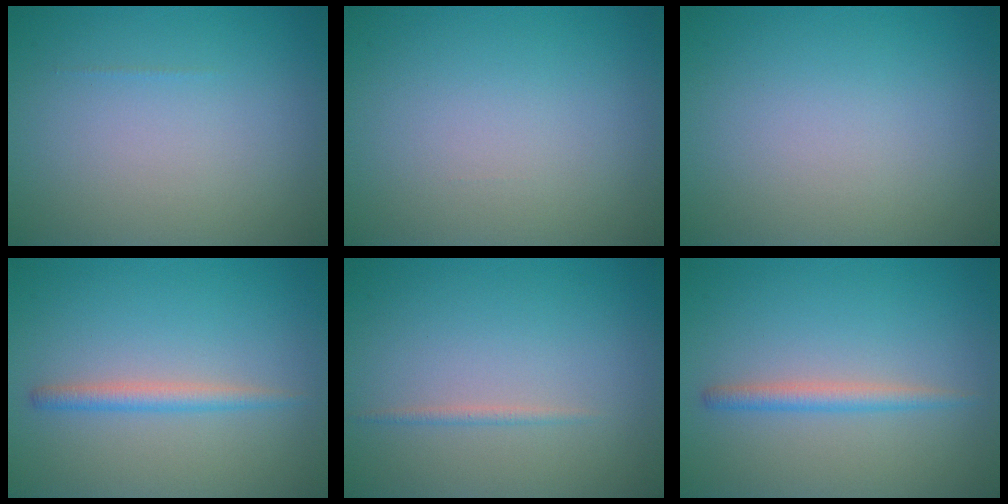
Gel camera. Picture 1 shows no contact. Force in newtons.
{"total": 0.0}
{"total": 0.0}
{"total": 1.8, "press": 1.8, "slide": 0.1}
{"total": 0.8, "press": 0.7, "slide": 0.1}
{"total": 1.8, "press": 1.8, "slide": 0.1}